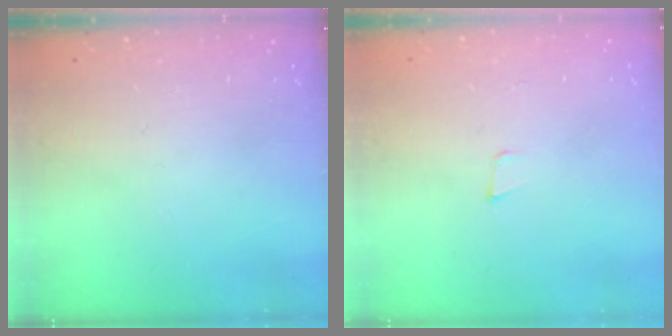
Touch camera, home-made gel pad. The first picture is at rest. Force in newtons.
{"total": 3.3, "press": 2.0, "slide": 2.6}